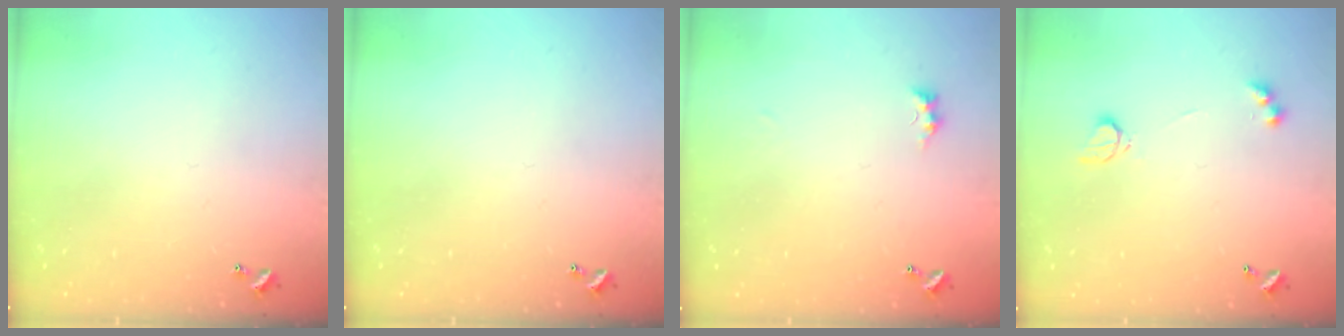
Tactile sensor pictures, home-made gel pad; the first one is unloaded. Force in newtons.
{"total": 0.0}
{"total": 0.9, "press": 0.7, "slide": 0.5}
{"total": 3.0, "press": 2.9, "slide": 0.6}